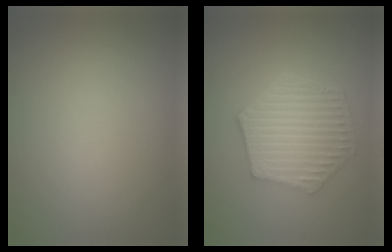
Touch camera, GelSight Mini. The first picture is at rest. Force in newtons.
{"total": 6.3, "press": 4.8, "slide": 4.0}